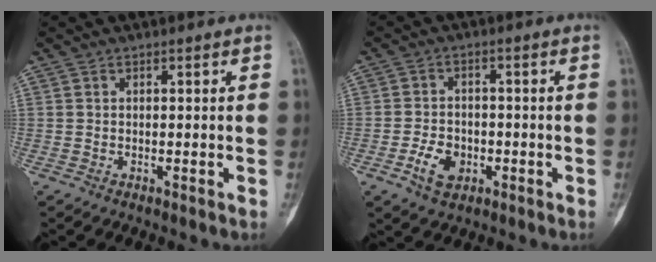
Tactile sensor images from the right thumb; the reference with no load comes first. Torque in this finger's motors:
{"motor_torque": [-0.09, 0.23, 0.01, 0.20, 0.14]}